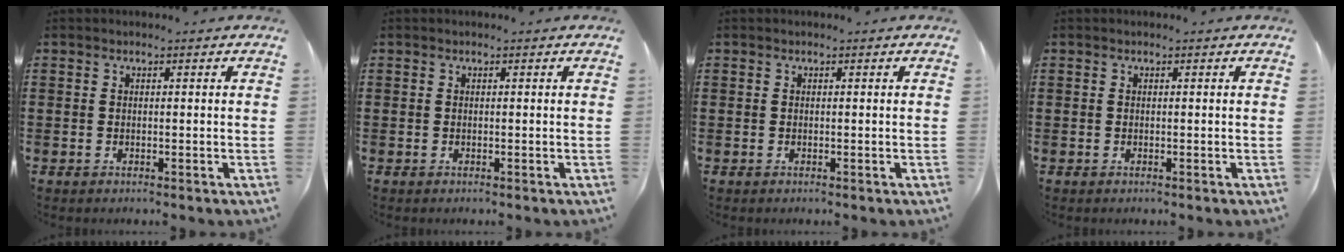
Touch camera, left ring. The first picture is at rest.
{"total": 0.0}
{"total": 0.0}
{"total": 0.0}